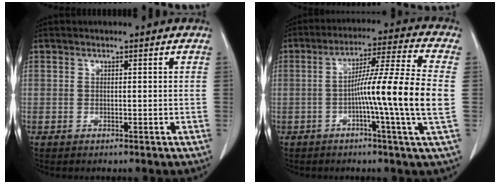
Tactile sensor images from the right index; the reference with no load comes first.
{"total": 13.8, "force": [-1.8, -1.9, 13.6], "torque": [-0.221, -0.001, -0.039]}